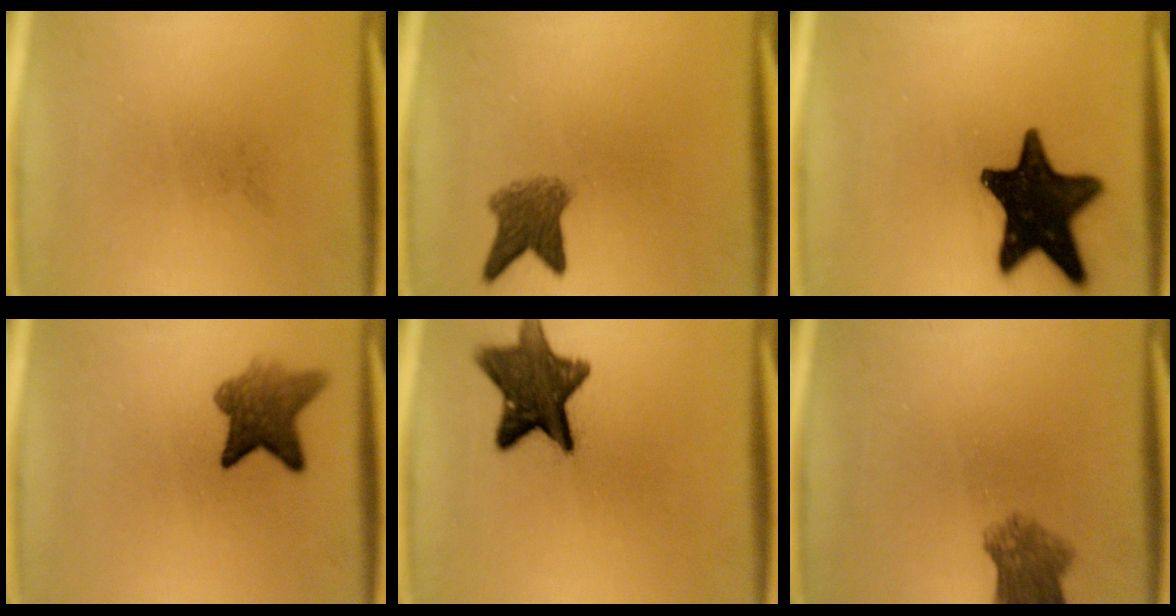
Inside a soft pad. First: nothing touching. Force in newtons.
{"total": 4.7}
{"total": 17.8}
{"total": 6.8}
{"total": 11.8}
{"total": 5.5}